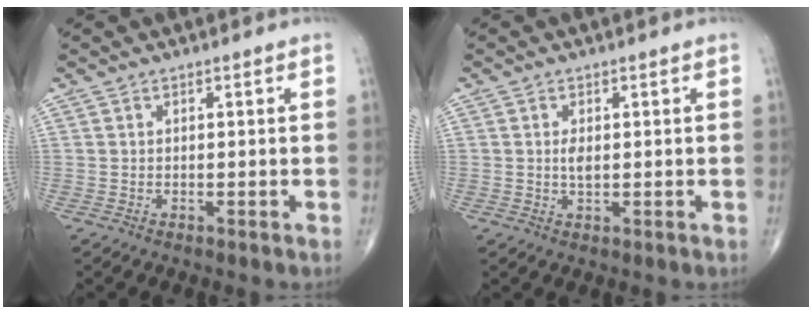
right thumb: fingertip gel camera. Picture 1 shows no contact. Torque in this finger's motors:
{"motor_torque": [0.55, 0.64, 0.49, -0.07, 0.00]}